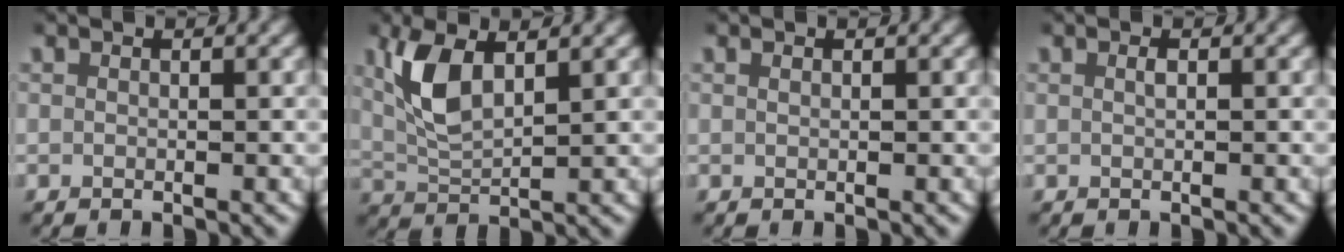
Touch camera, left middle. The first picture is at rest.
{"total": 4.8, "force": [1.9, 2.3, 3.8], "torque": [-0.099, -0.001, 0.036]}
{"total": 0.0}
{"total": 0.5, "force": [0.0, 0.1, 0.5], "torque": [-0.012, 0.001, 0.002]}